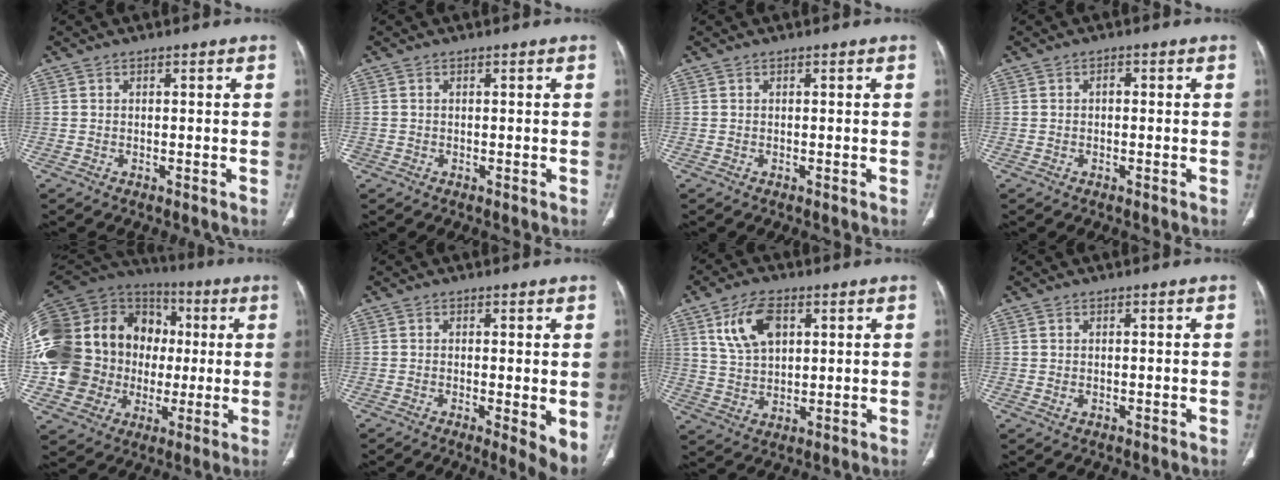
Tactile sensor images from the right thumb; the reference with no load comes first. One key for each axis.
{"total": 0.0}
{"total": 0.0}
{"total": 0.9, "fx": -0.1, "fy": 0.6, "fz": 0.7, "tx": -0.005, "ty": 0.003, "tz": -0.006}
{"total": 32.4, "fx": 1.3, "fy": 25.3, "fz": 20.2, "tx": -0.426, "ty": 0.056, "tz": 0.036}
{"total": 5.4, "fx": -0.5, "fy": 1.3, "fz": 5.2, "tx": -0.079, "ty": -0.018, "tz": -0.009}
{"total": 9.7, "fx": 4.0, "fy": 5.7, "fz": 6.8, "tx": -0.115, "ty": -0.009, "tz": 0.080}
{"total": 0.5, "fx": 0.1, "fy": 0.4, "fz": 0.4, "tx": -0.010, "ty": -0.003, "tz": 0.003}